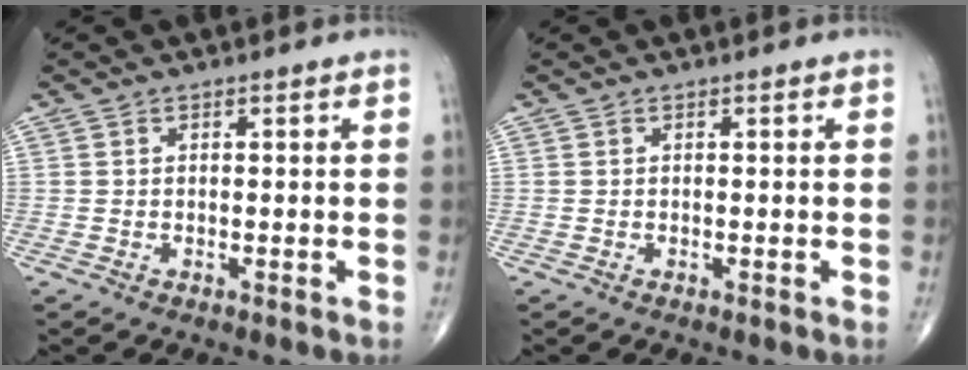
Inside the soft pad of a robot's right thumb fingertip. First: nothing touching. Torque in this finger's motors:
{"motor_torque": [0.00, 0.00, 0.00, 0.00, 0.03]}